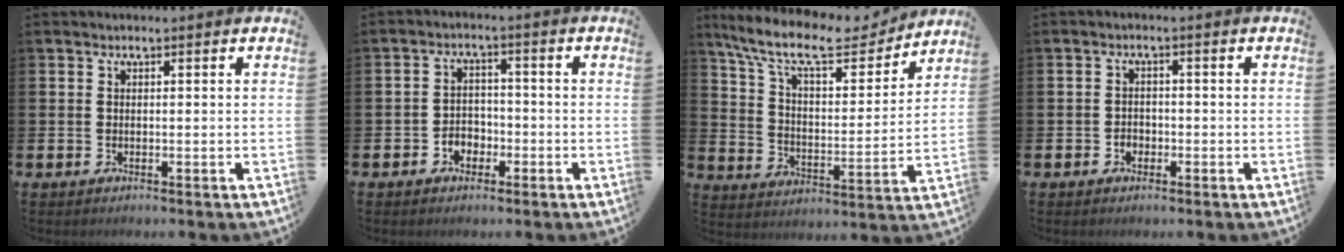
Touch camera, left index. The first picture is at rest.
{"total": 3.0, "force": [-1.8, 2.2, 0.8], "torque": [-0.019, 0.008, -0.041]}
{"total": 12.1, "force": [10.5, 3.2, 5.2], "torque": [-0.131, -0.062, 0.178]}
{"total": 1.7, "force": [-0.7, 1.4, 0.5], "torque": [-0.011, 0.003, -0.017]}